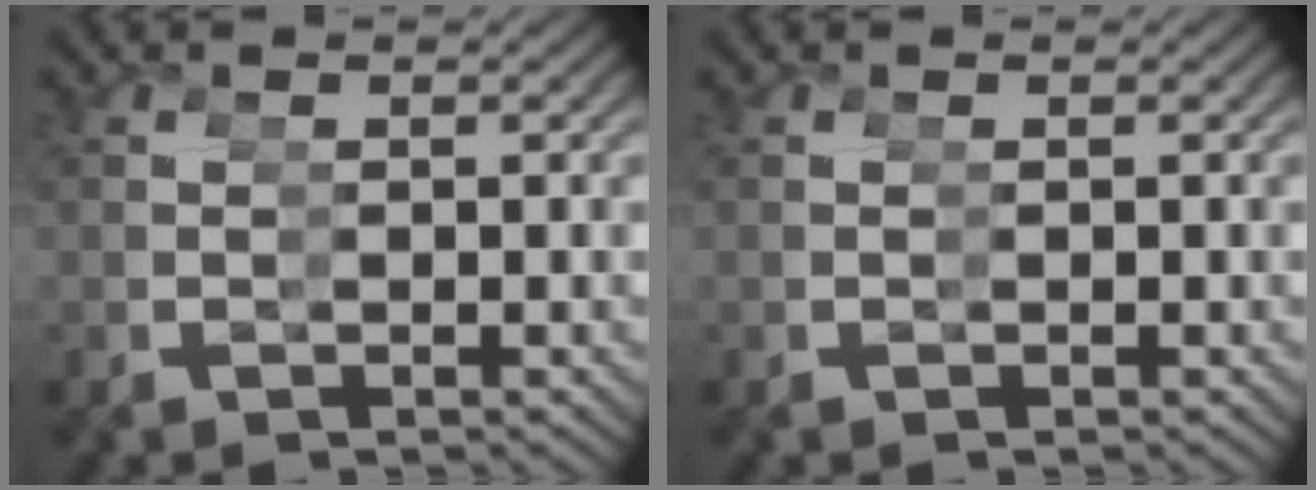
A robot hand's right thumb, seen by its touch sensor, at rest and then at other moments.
{"total": 0.0}